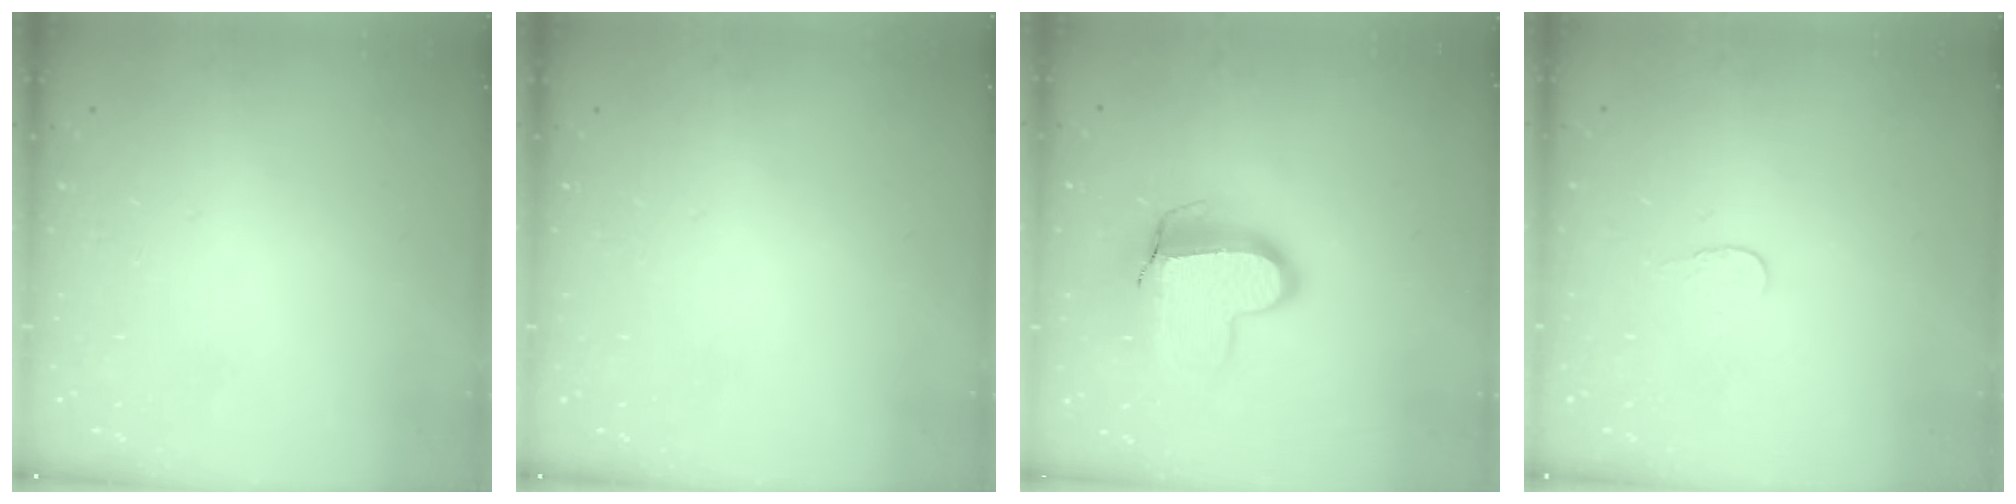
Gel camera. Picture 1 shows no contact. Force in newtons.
{"total": 0.0}
{"total": 12.7, "press": 12.6, "slide": 1.1}
{"total": 3.8, "press": 3.8, "slide": 0.3}